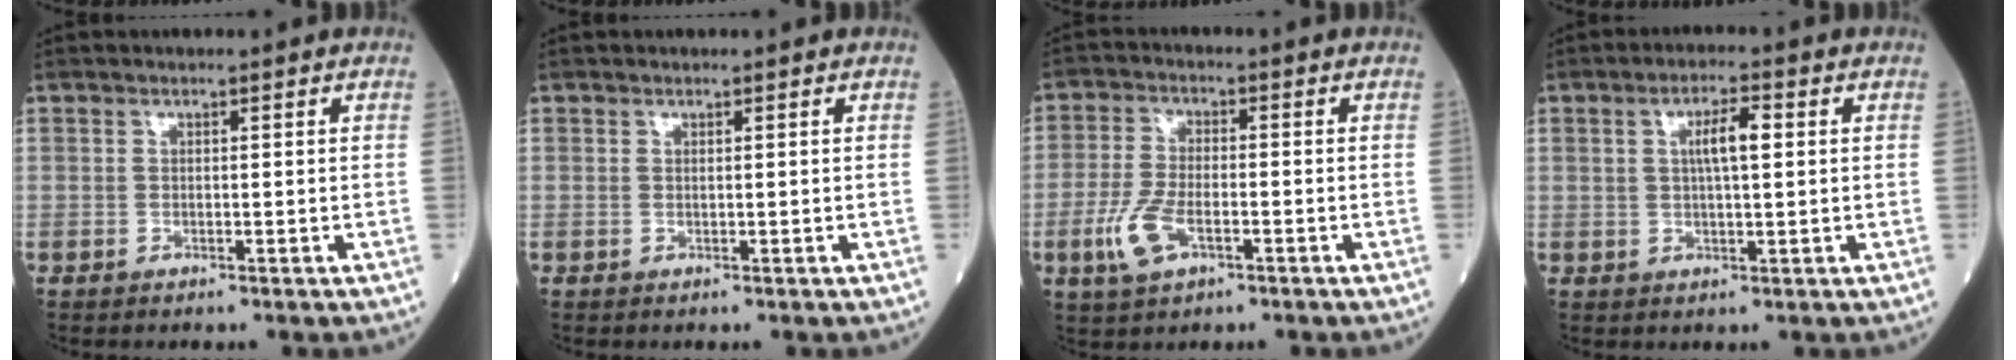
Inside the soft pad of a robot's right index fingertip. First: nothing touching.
{"total": 0.0}
{"total": 6.8, "force": [-2.7, 2.7, 5.6], "torque": [-0.133, -0.006, -0.051]}
{"total": 4.7, "force": [1.1, 1.0, 4.5], "torque": [-0.080, 0.008, 0.019]}